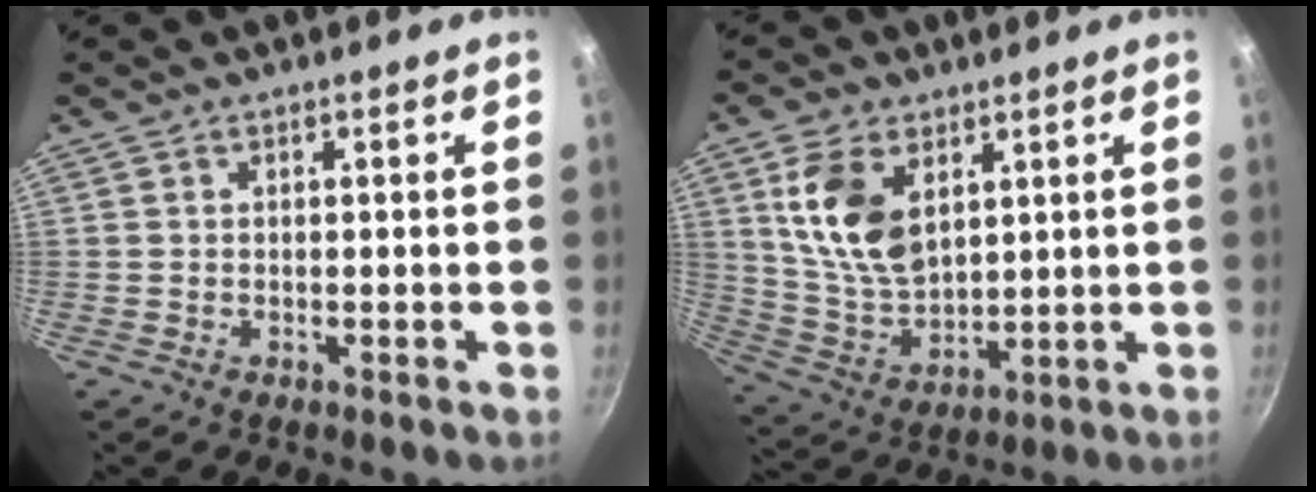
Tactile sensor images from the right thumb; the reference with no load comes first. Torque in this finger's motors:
{"motor_torque": [-0.33, 0.70, 1.26, 0.04, 0.37]}